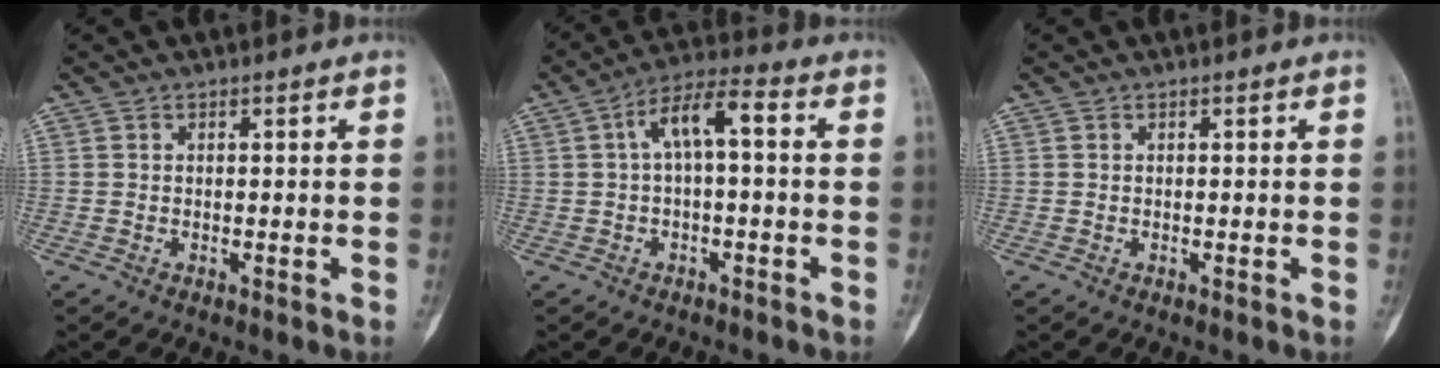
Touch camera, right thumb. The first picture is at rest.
{"total": 7.6, "force": [0.8, 2.8, 7.0], "torque": [-0.128, 0.038, 0.007]}
{"total": 0.0}